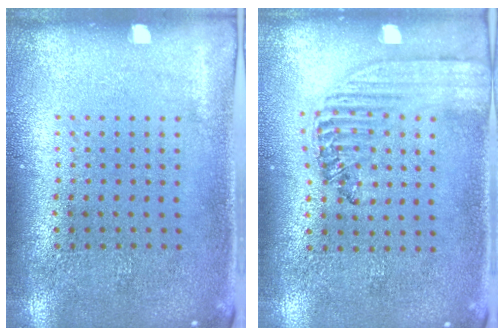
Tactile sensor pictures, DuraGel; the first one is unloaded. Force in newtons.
{"total": 1.5, "press": 1.3, "slide": 0.7}